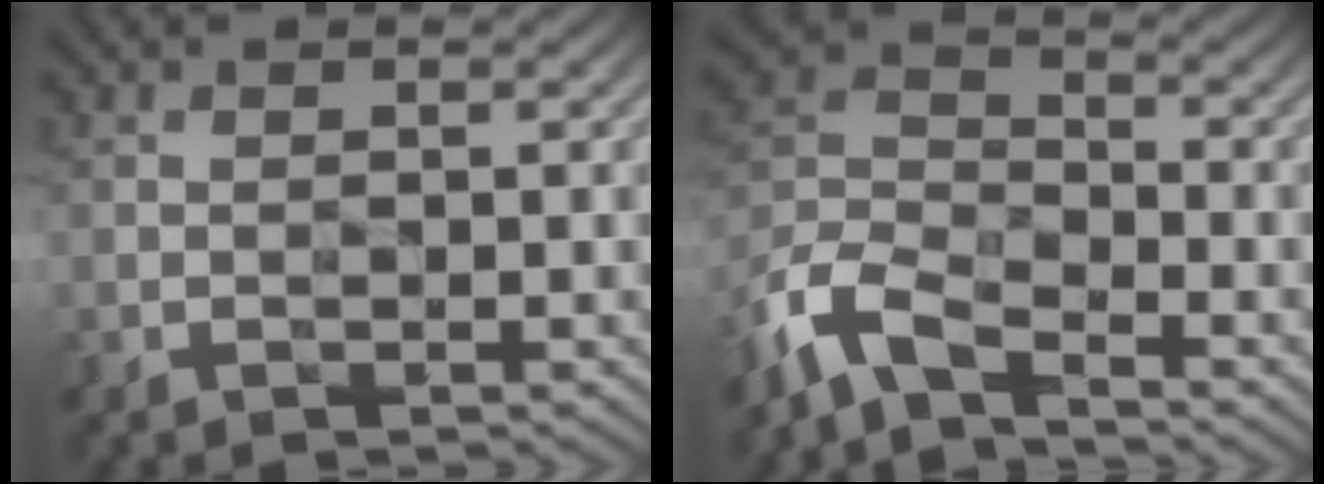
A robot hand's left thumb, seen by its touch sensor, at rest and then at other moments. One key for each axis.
{"total": 8.5, "fx": -6.5, "fy": 2.8, "fz": 4.7, "tx": -0.113, "ty": -0.004, "tz": -0.153}